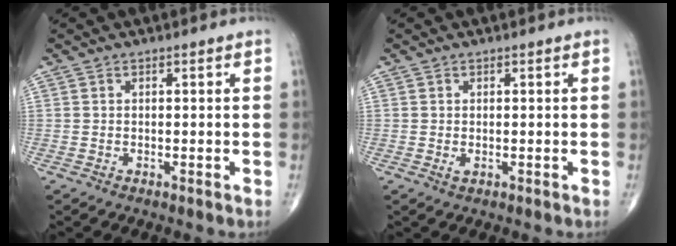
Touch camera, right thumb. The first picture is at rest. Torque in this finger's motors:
{"motor_torque": [-0.15, -0.02, 0.08, 0.13, 0.03]}